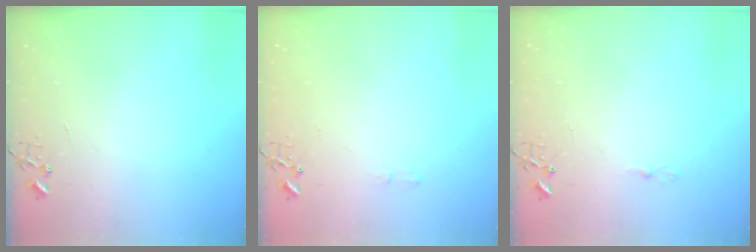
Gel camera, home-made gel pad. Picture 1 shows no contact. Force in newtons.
{"total": 4.5, "press": 4.5, "slide": 0.4}
{"total": 2.5, "press": 2.5, "slide": 0.3}